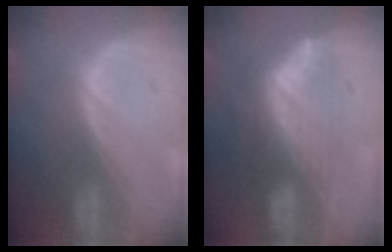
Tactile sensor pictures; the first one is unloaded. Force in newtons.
{"total": 7.8, "press": 6.8, "slide": 3.7}